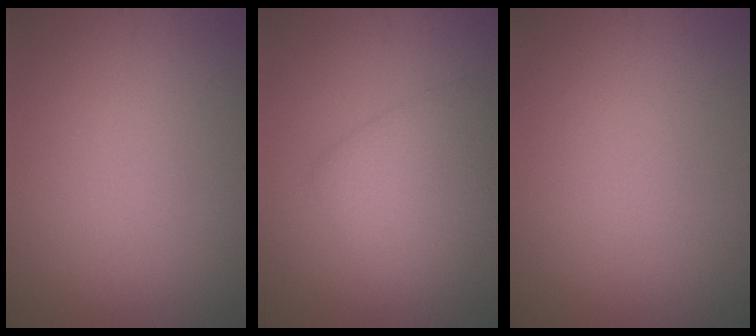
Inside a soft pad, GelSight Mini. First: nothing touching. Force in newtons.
{"total": 4.2, "press": 4.2, "slide": 0.1}
{"total": 0.0}